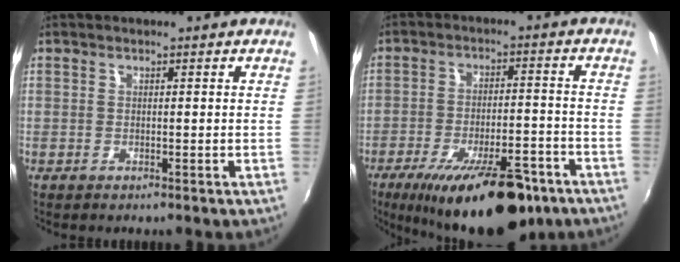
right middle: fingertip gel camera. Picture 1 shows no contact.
{"total": 19.4, "force": [-13.1, 6.3, 12.9], "torque": [-0.215, -0.030, -0.187]}